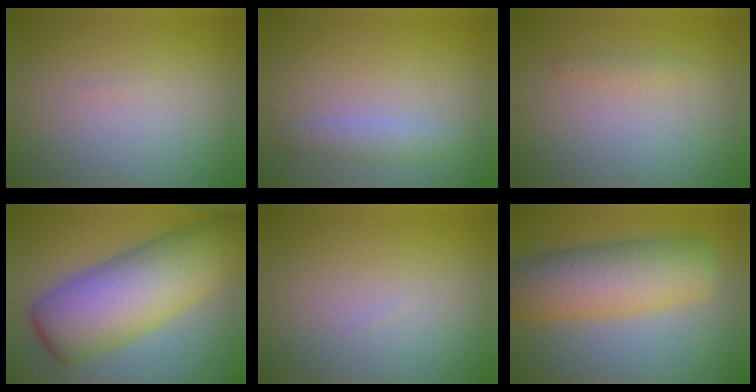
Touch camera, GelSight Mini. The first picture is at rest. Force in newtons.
{"total": 1.8, "press": 1.8, "slide": 0.2}
{"total": 0.8, "press": 0.8, "slide": 0.1}
{"total": 11.7, "press": 11.7, "slide": 0.1}
{"total": 0.0}
{"total": 8.7, "press": 8.7, "slide": 0.3}